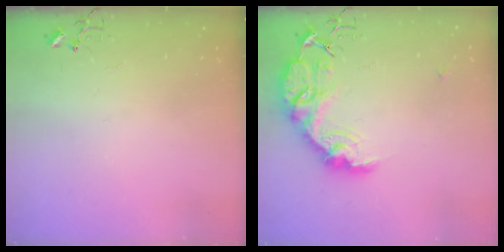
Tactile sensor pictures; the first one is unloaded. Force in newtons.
{"total": 16.8, "press": 16.8, "slide": 1.3}